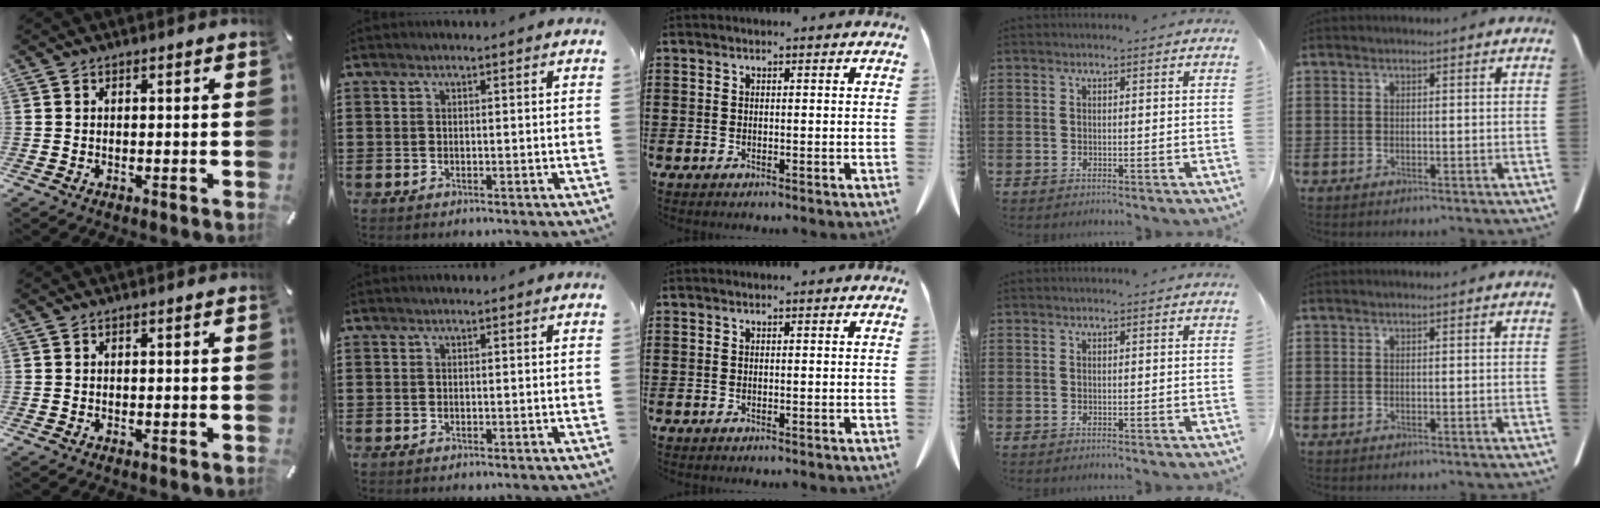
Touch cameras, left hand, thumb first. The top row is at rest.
{}